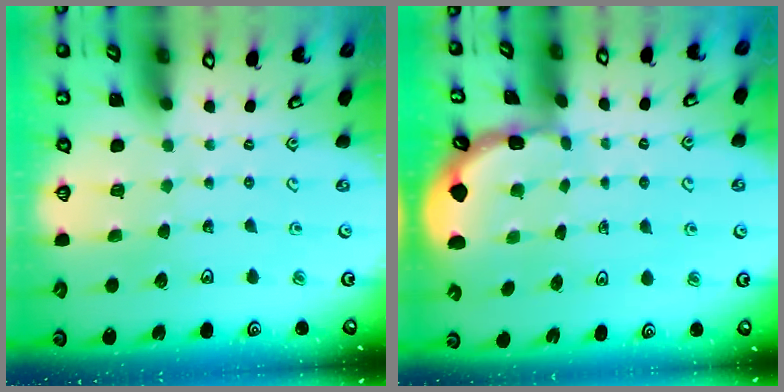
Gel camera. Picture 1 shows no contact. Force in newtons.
{"total": 1.6, "press": 1.6, "slide": 0.1}